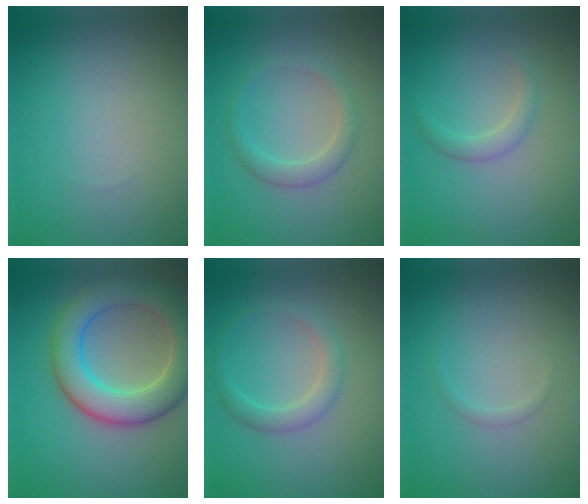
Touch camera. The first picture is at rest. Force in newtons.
{"total": 2.1, "press": 2.1, "slide": 0.1}
{"total": 1.6, "press": 1.6, "slide": 0.1}
{"total": 7.4, "press": 7.4, "slide": 0.5}
{"total": 2.2, "press": 2.2, "slide": 0.1}
{"total": 0.6, "press": 0.6, "slide": 0.1}